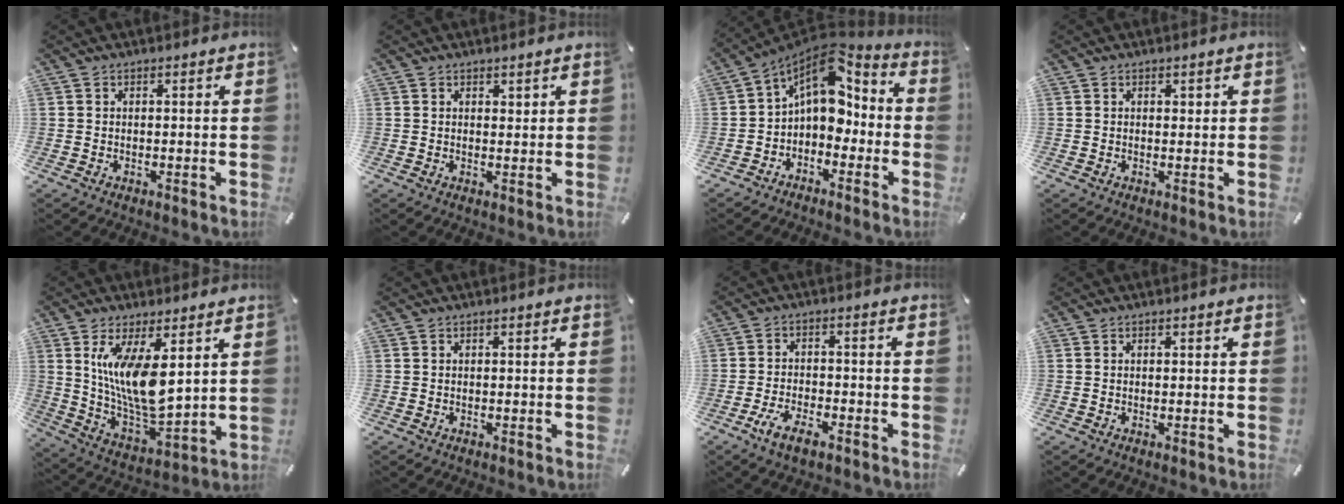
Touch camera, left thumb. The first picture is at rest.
{"total": 1.2, "force": [1.0, 0.7, 0.0], "torque": [0.009, -0.003, 0.018]}
{"total": 10.7, "force": [2.6, 6.9, 7.7], "torque": [-0.139, -0.039, 0.043]}
{"total": 0.8, "force": [0.5, 0.6, 0.0], "torque": [0.006, -0.002, 0.009]}
{"total": 13.5, "force": [5.5, 5.2, 11.2], "torque": [-0.228, -0.040, 0.095]}
{"total": 0.0}
{"total": 6.0, "force": [-3.6, 2.5, 4.2], "torque": [-0.091, 0.009, -0.067]}
{"total": 0.0}